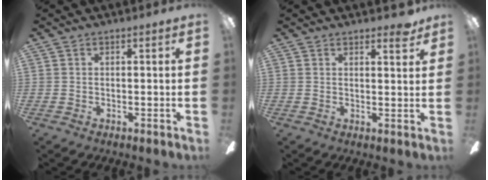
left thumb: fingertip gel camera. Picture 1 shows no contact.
{"total": 3.0, "force": [2.5, 0.5, 1.6], "torque": [-0.011, -0.015, 0.039]}